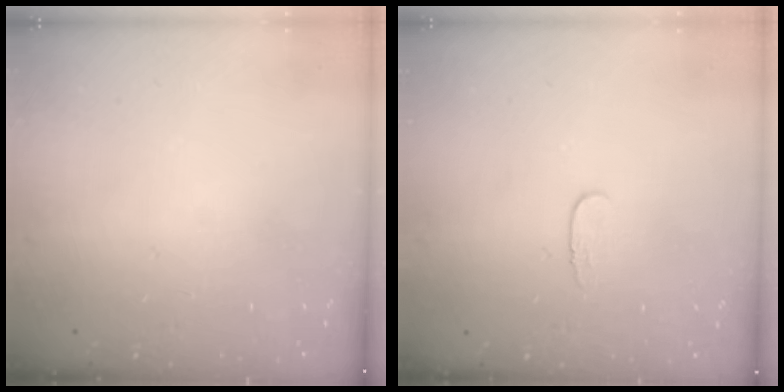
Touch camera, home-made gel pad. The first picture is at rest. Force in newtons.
{"total": 3.7, "press": 3.7, "slide": 0.4}